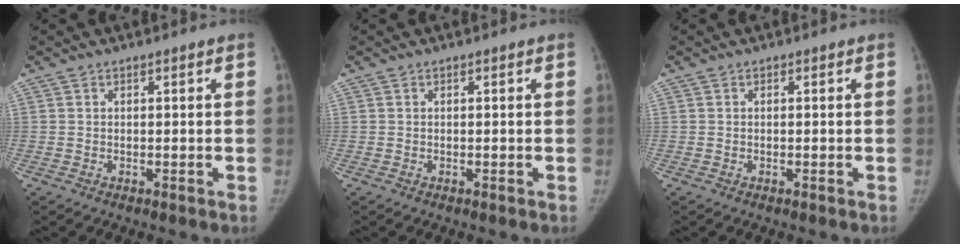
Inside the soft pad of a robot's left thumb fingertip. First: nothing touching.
{"total": 0.0}
{"total": 0.0}